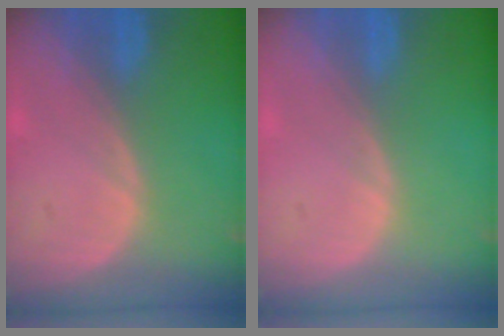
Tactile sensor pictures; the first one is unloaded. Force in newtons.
{"total": 0.0}